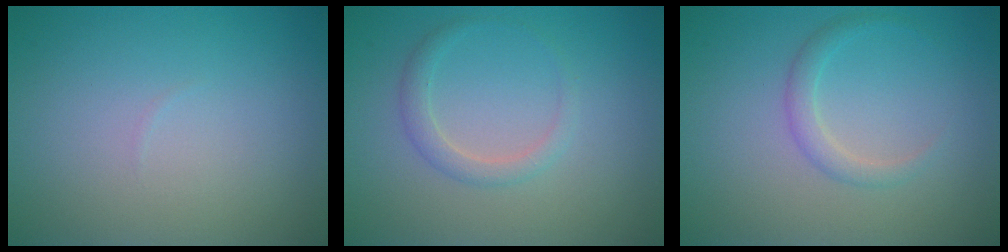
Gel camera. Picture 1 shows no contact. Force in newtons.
{"total": 1.7, "press": 1.7, "slide": 0.1}
{"total": 1.6, "press": 1.5, "slide": 0.2}